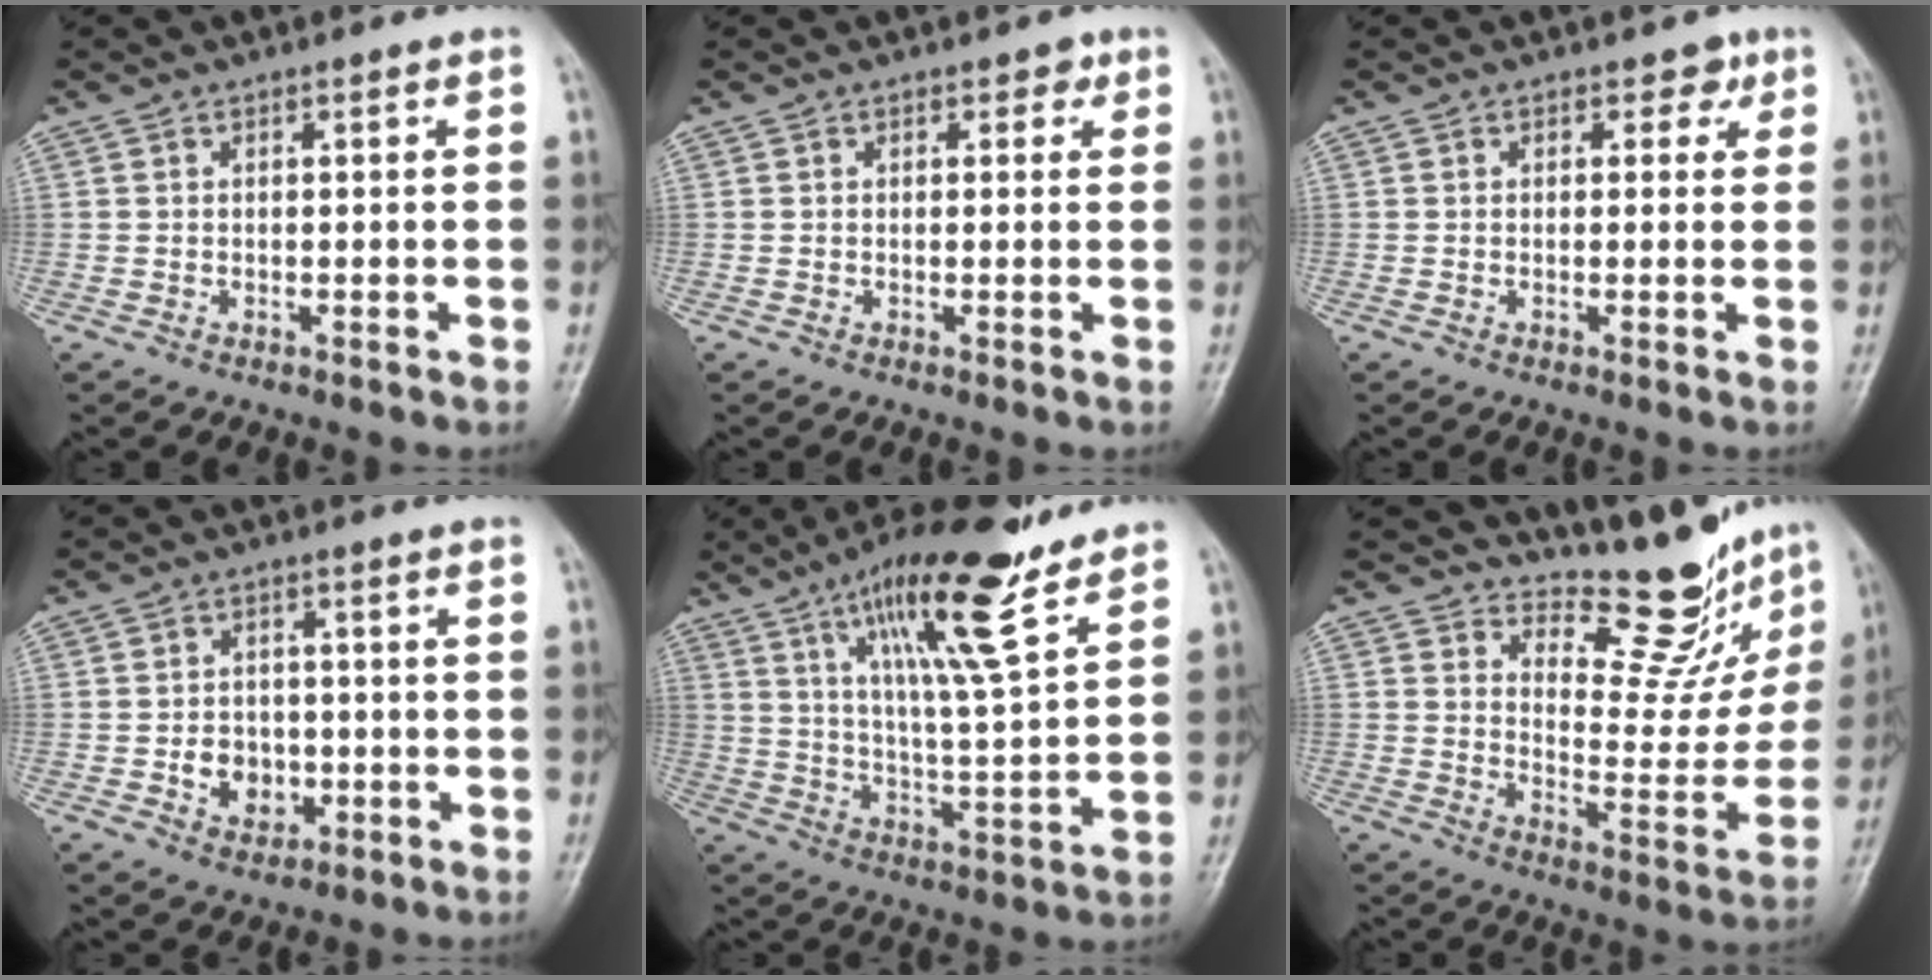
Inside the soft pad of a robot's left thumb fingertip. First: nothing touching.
{"total": 1.8, "force": [1.0, 1.2, 1.0], "torque": [0.004, -0.001, 0.007]}
{"total": 2.4, "force": [1.2, 1.7, 1.0], "torque": [0.010, -0.002, 0.009]}
{"total": 6.1, "force": [-1.3, 5.0, 3.3], "torque": [-0.024, 0.009, -0.018]}
{"total": 17.5, "force": [10.9, 3.5, 13.2], "torque": [-0.212, -0.051, 0.188]}
{"total": 14.9, "force": [13.1, 4.8, 5.2], "torque": [-0.029, -0.116, 0.180]}